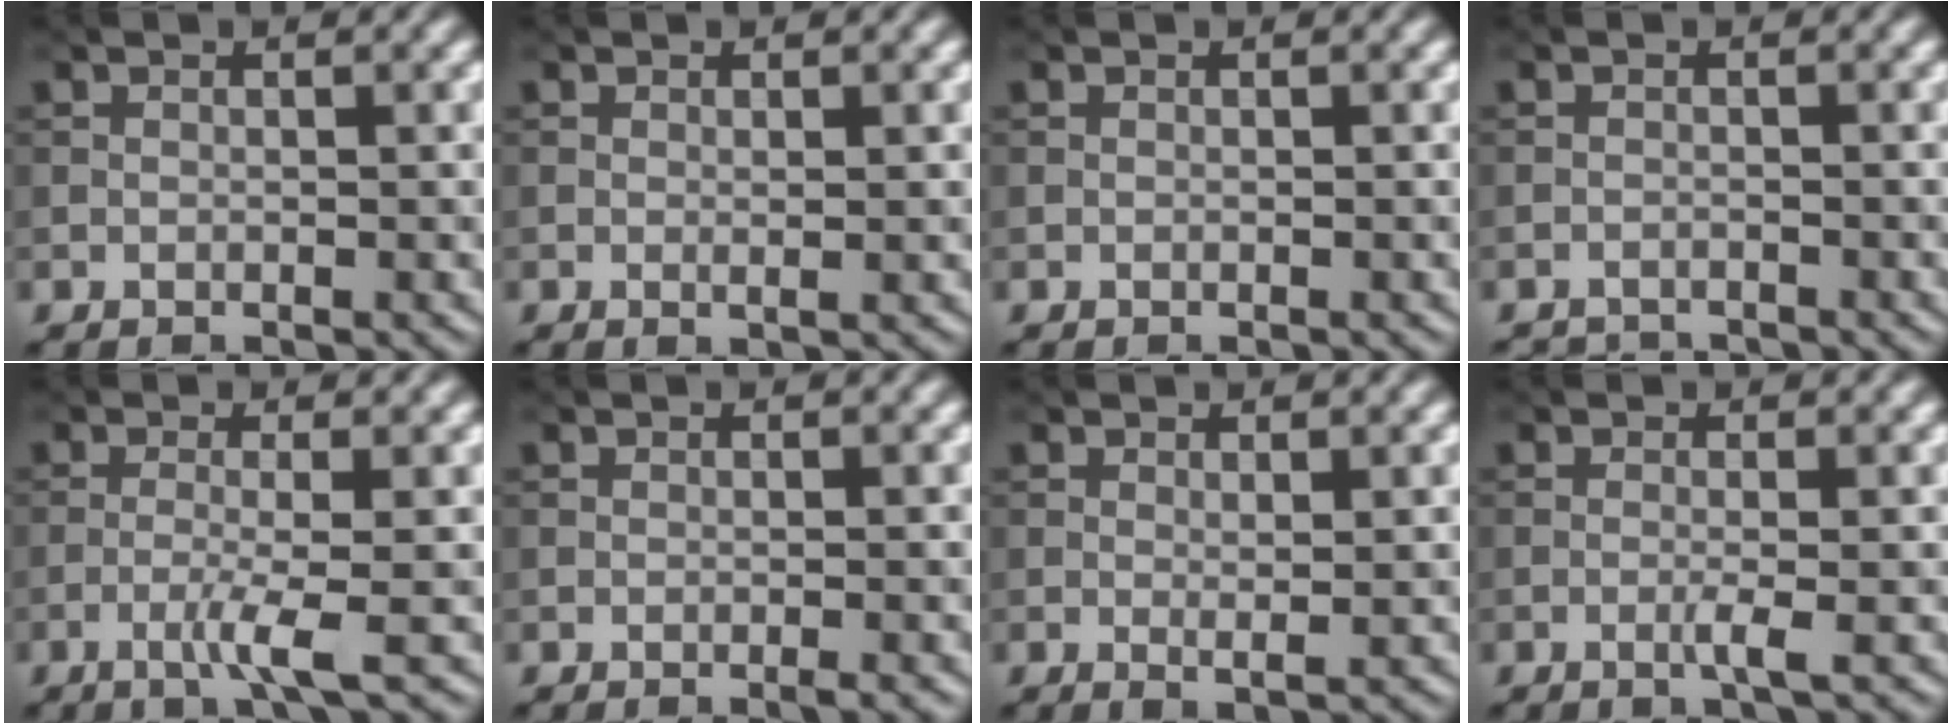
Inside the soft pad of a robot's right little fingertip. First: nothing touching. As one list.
[{"total": 0.6, "force": [0.1, 0.1, 0.6], "torque": [-0.010, -0.002, 0.001]}, {"total": 0.0}, {"total": 2.2, "force": [-2.2, 0.1, -0.1], "torque": [0.003, -0.009, -0.037]}, {"total": 2.9, "force": [-1.1, 0.2, 2.6], "torque": [-0.049, 0.005, -0.031]}, {"total": 0.7, "force": [-0.3, 0.0, 0.6], "torque": [-0.009, -0.002, -0.006]}, {"total": 1.0, "force": [0.3, 0.2, 1.0], "torque": [-0.016, -0.004, 0.004]}, {"total": 1.5, "force": [-0.4, 0.1, 1.4], "torque": [-0.029, -0.002, -0.012]}]